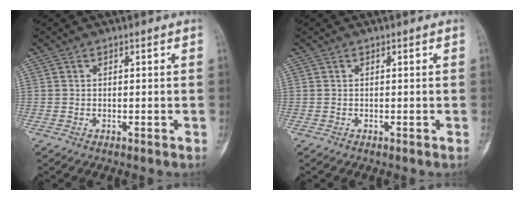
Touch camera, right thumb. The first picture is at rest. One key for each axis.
{"total": 0.0}